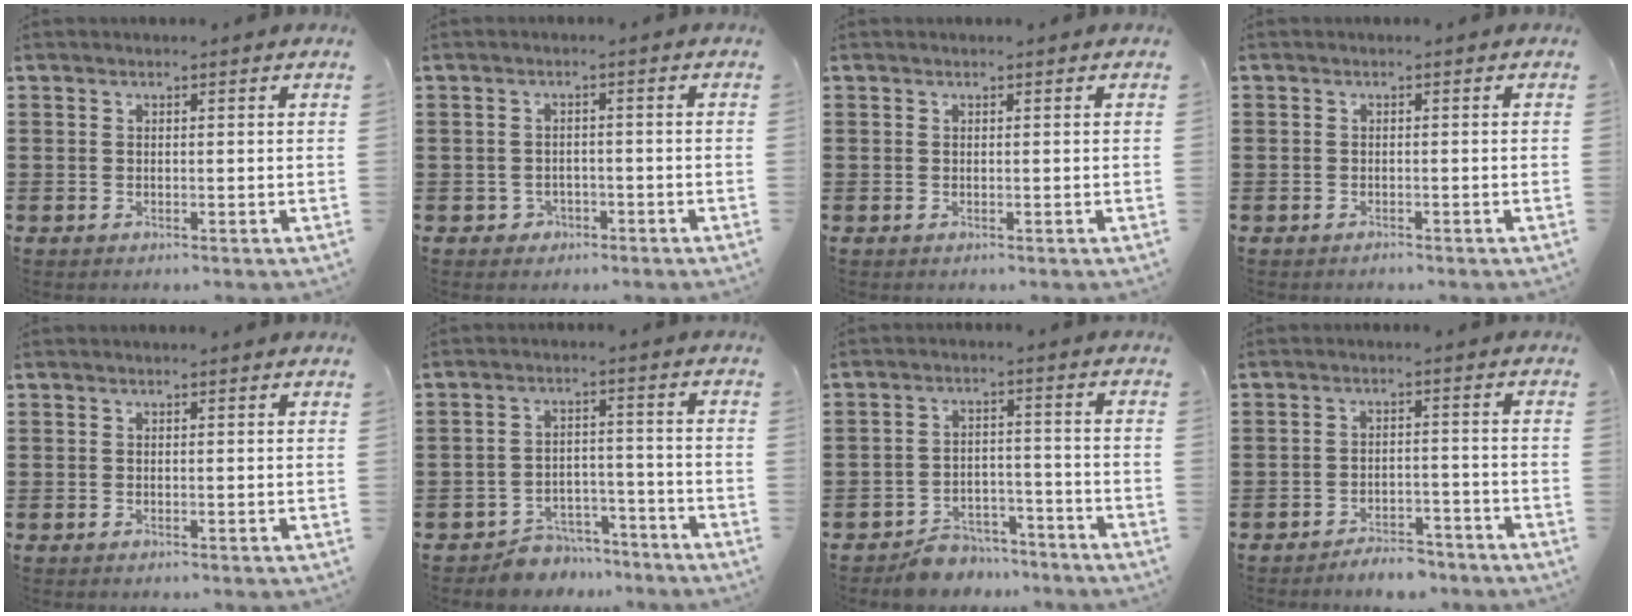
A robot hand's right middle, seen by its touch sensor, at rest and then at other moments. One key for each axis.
{"total": 1.7, "fx": -1.3, "fy": 1.1, "fz": 0.2, "tx": -0.012, "ty": 0.000, "tz": -0.030}
{"total": 0.0}
{"total": 0.9, "fx": -0.8, "fy": 0.4, "fz": -0.1, "tx": 0.001, "ty": 0.004, "tz": -0.019}
{"total": 0.0}
{"total": 5.3, "fx": -5.2, "fy": 1.2, "fz": 0.1, "tx": -0.003, "ty": 0.014, "tz": -0.105}
{"total": 5.2, "fx": -5.0, "fy": 1.3, "fz": 0.2, "tx": -0.004, "ty": 0.017, "tz": -0.101}
{"total": 3.7, "fx": -3.7, "fy": 0.5, "fz": 0.3, "tx": -0.009, "ty": 0.006, "tz": -0.077}